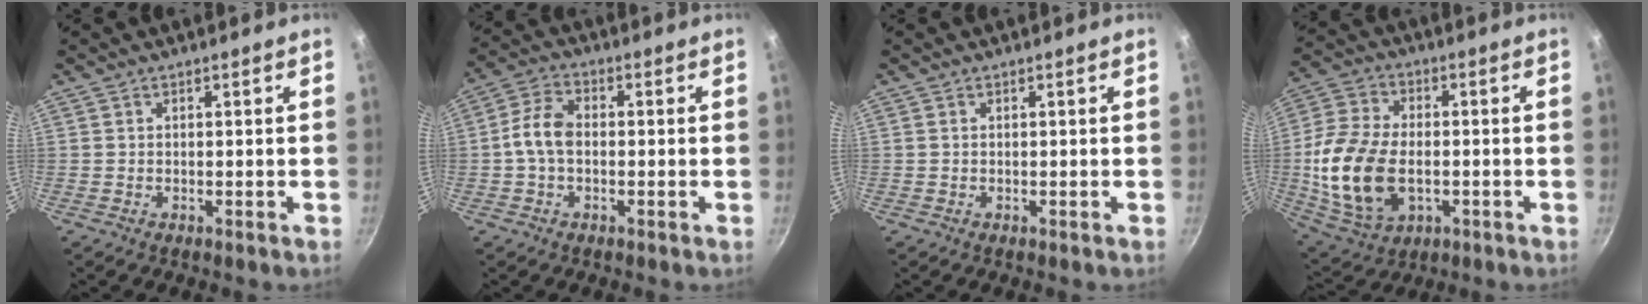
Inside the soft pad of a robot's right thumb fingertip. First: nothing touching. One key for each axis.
{"total": 6.6, "fx": -0.5, "fy": 4.1, "fz": 5.2, "tx": -0.102, "ty": 0.029, "tz": -0.018}
{"total": 0.0}
{"total": 17.7, "fx": -2.4, "fy": 11.3, "fz": 13.4, "tx": -0.264, "ty": 0.014, "tz": -0.036}